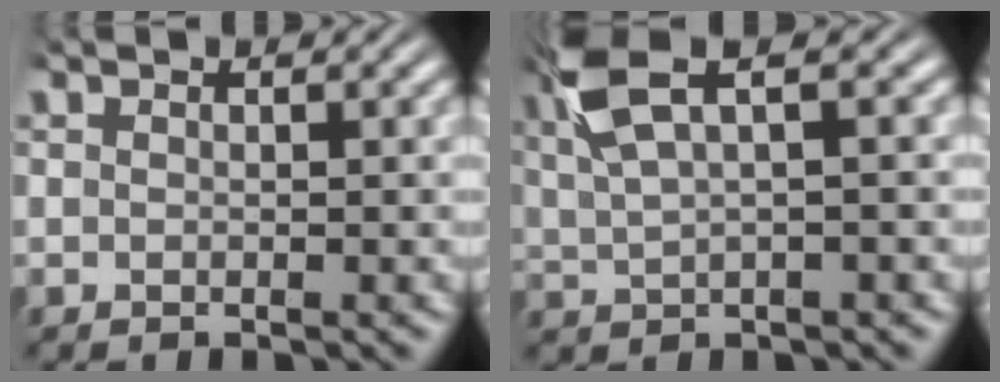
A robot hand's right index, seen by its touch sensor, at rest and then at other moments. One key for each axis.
{"total": 6.5, "fx": 2.9, "fy": 2.8, "fz": 5.1, "tx": -0.105, "ty": 0.012, "tz": 0.053}